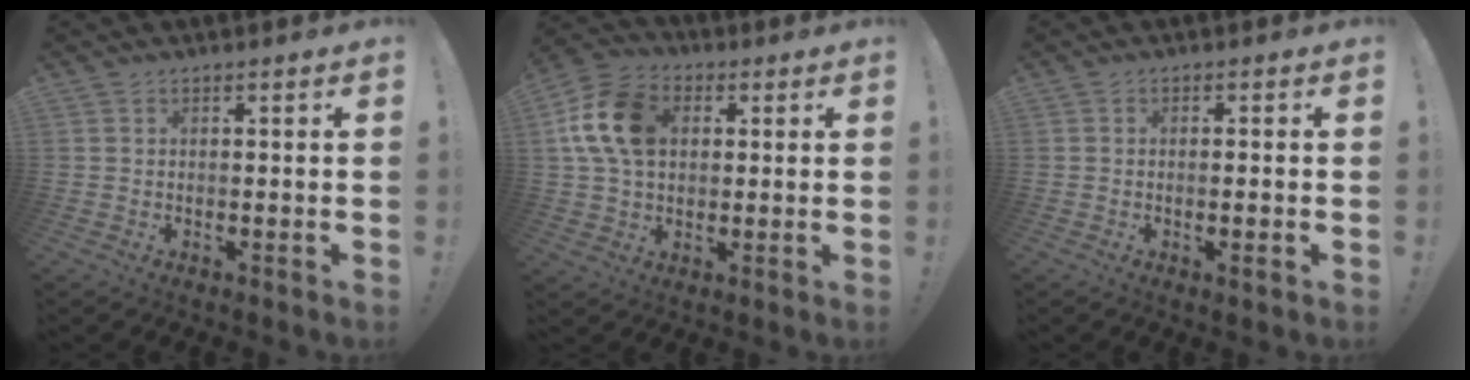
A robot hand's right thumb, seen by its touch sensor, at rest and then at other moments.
{"total": 16.1, "force": [3.4, 11.8, 10.4], "torque": [-0.173, -0.001, 0.067]}
{"total": 2.2, "force": [-0.6, 0.0, 2.1], "torque": [-0.035, -0.002, -0.009]}